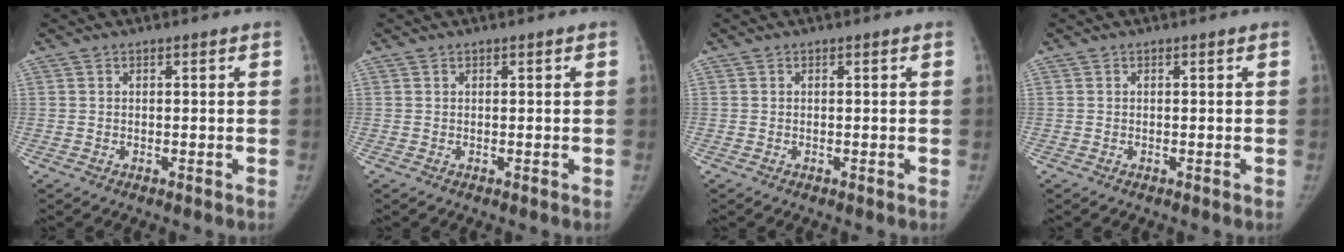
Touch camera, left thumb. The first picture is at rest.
{"total": 0.0}
{"total": 0.0}
{"total": 0.0}